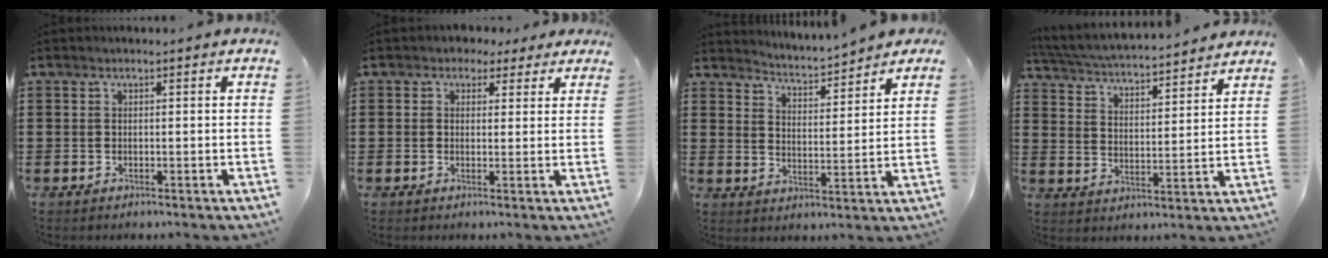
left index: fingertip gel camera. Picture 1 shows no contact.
{"total": 2.3, "force": [1.4, 1.7, 0.3], "torque": [-0.017, 0.011, 0.024]}
{"total": 3.2, "force": [3.2, -0.2, -0.1], "torque": [-0.019, -0.029, 0.049]}
{"total": 4.4, "force": [4.3, 0.0, 1.0], "torque": [-0.043, -0.030, 0.070]}